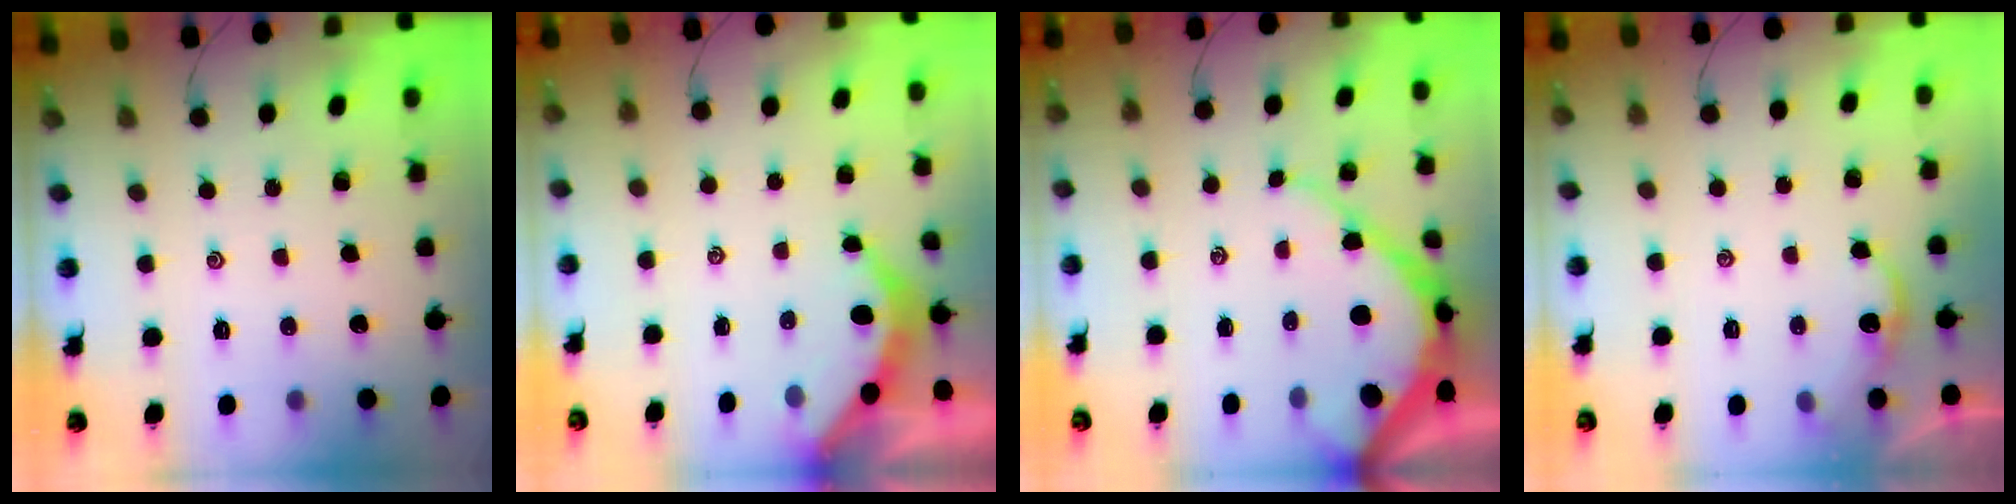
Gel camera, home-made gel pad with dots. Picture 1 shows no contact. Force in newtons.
{"total": 3.6, "press": 3.6, "slide": 0.4}
{"total": 10.2, "press": 10.1, "slide": 1.1}
{"total": 1.6, "press": 1.5, "slide": 0.2}